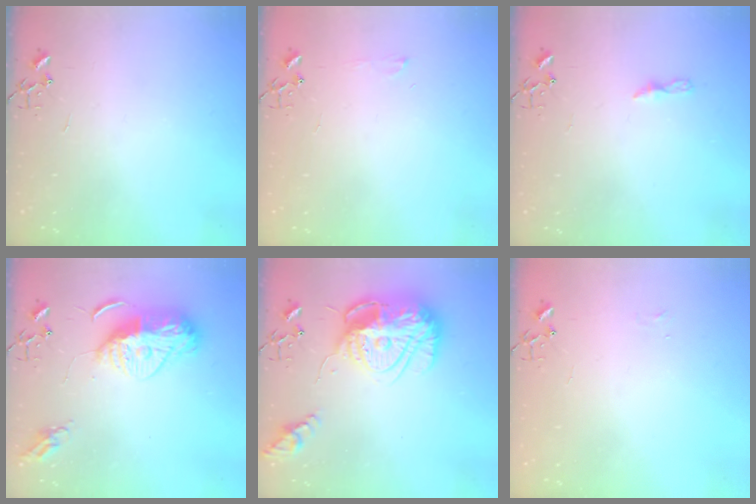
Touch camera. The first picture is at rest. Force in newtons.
{"total": 4.2, "press": 4.2, "slide": 0.6}
{"total": 3.7, "press": 3.7, "slide": 0.4}
{"total": 14.4, "press": 14.3, "slide": 1.2}
{"total": 24.2, "press": 24.1, "slide": 2.0}
{"total": 3.8, "press": 3.8, "slide": 0.6}